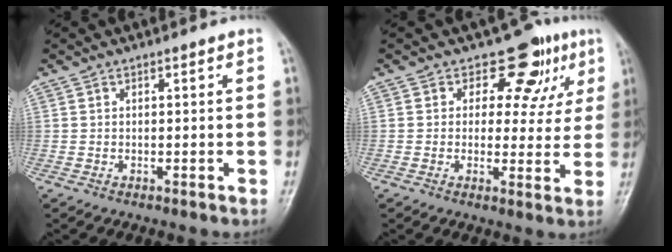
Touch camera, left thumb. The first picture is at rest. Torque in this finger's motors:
{"motor_torque": [0.12, 0.21, 0.12, -0.02, -0.02]}